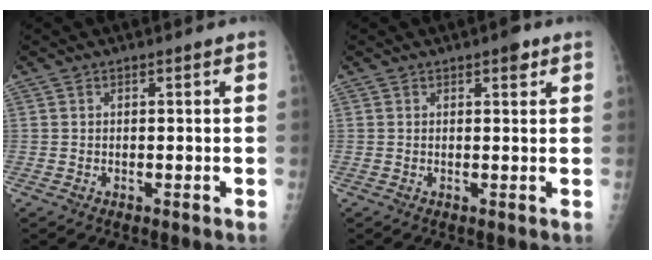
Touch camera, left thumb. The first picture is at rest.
{"total": 2.1, "force": [1.2, 0.9, 1.5], "torque": [-0.013, -0.003, 0.014]}